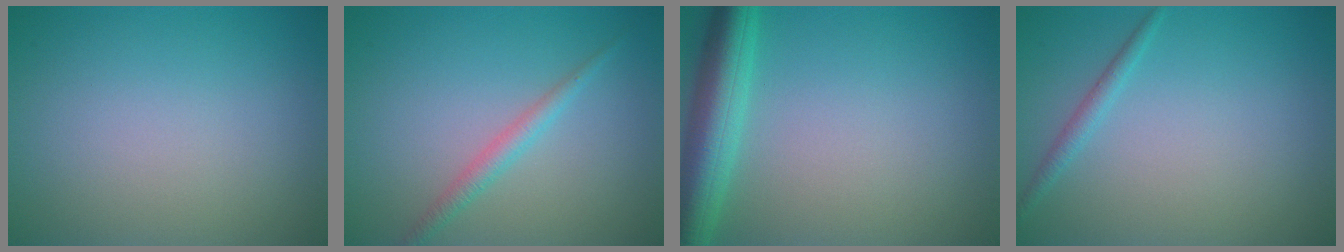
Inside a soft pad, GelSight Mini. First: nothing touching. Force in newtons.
{"total": 1.7, "press": 1.7, "slide": 0.0}
{"total": 5.6, "press": 5.6, "slide": 0.3}
{"total": 1.1, "press": 1.1, "slide": 0.1}